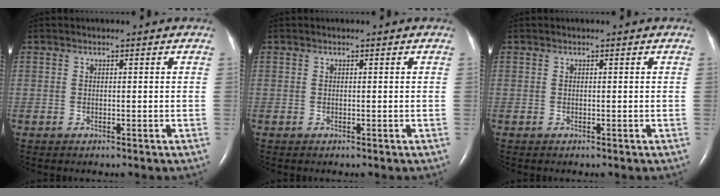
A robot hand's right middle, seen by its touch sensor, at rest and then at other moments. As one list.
[{"total": 0.0}, {"total": 0.0}]